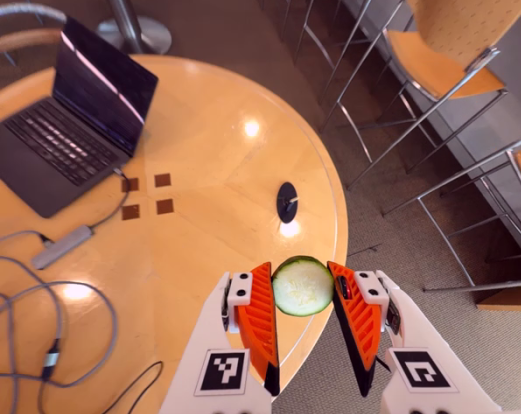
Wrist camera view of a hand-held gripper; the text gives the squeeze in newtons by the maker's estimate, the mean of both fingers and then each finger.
{"total": 10.5, "left": 10.4, "right": 10.5}